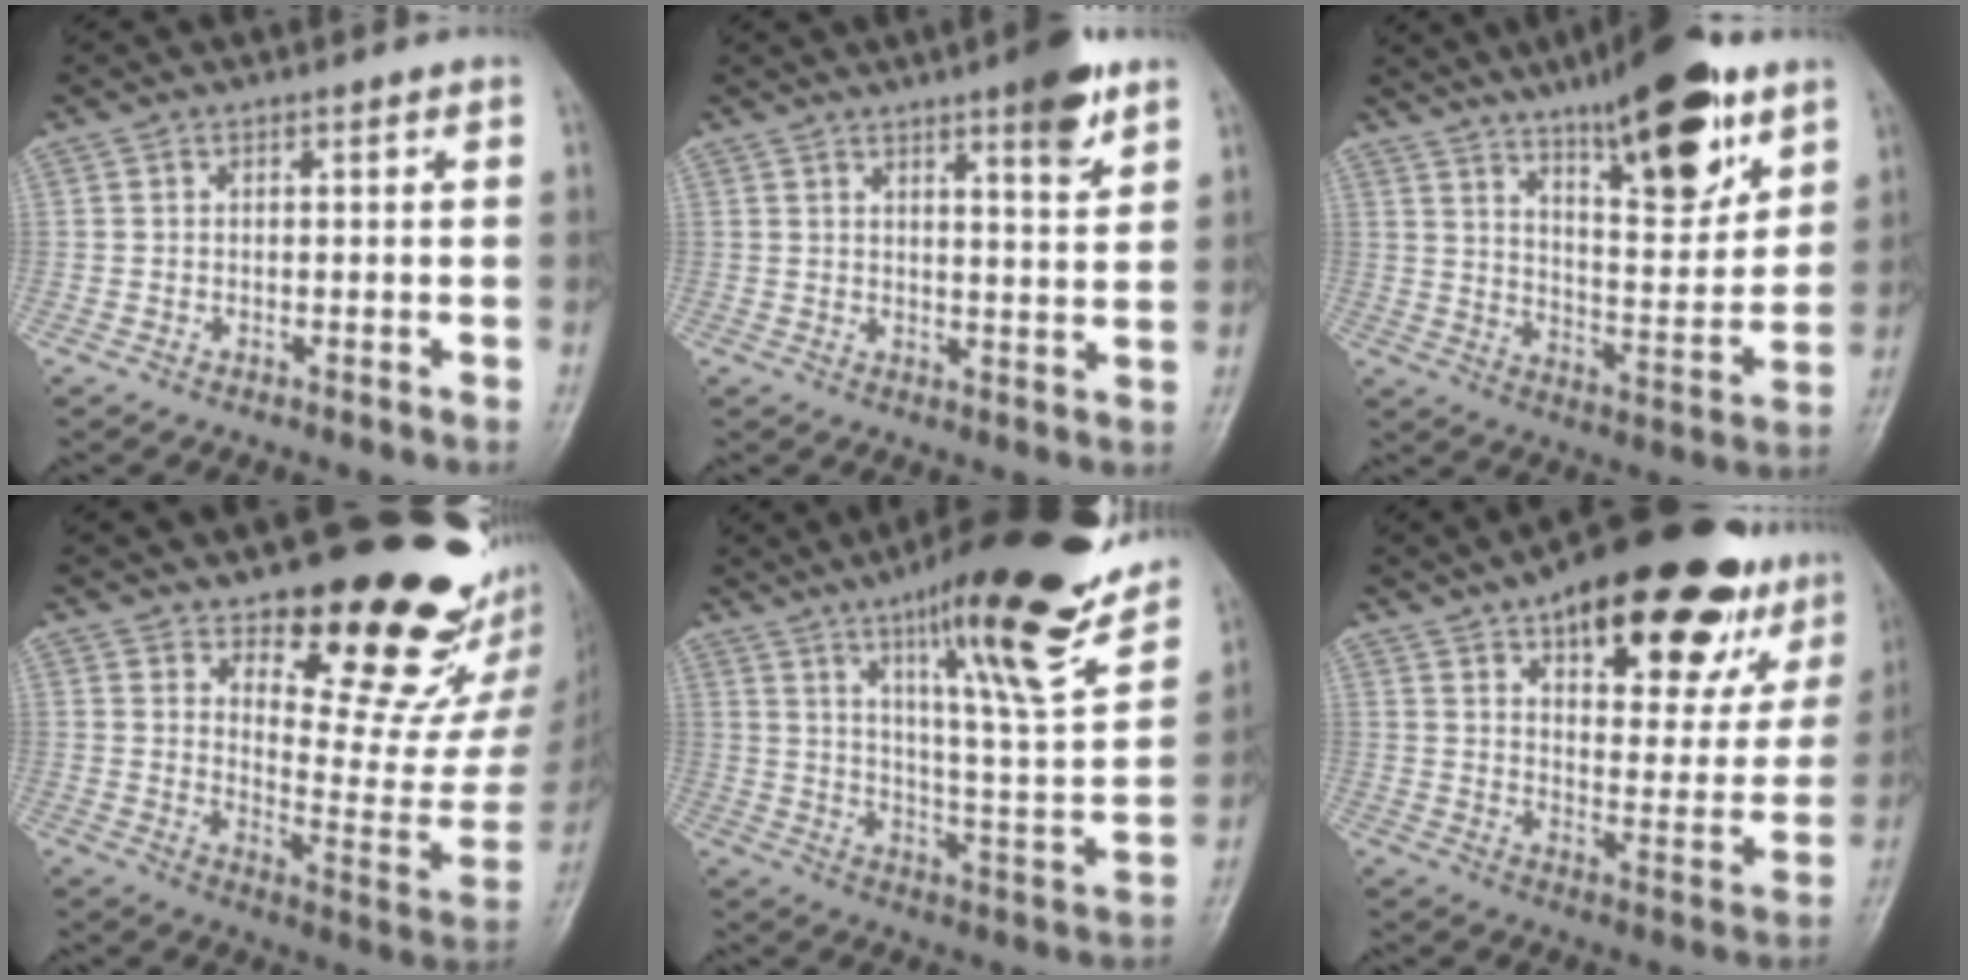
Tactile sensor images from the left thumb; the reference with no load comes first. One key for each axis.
{"total": 7.4, "fx": 4.7, "fy": 1.4, "fz": 5.6, "tx": -0.070, "ty": -0.029, "tz": 0.065}
{"total": 19.2, "fx": 11.8, "fy": 5.7, "fz": 14.1, "tx": -0.176, "ty": -0.065, "tz": 0.190}
{"total": 22.4, "fx": 16.9, "fy": 8.5, "fz": 12.0, "tx": -0.107, "ty": -0.138, "tz": 0.232}
{"total": 25.8, "fx": 15.8, "fy": 4.6, "fz": 19.9, "tx": -0.261, "ty": -0.056, "tz": 0.245}
{"total": 26.4, "fx": 16.4, "fy": 10.8, "fz": 17.5, "tx": -0.197, "ty": -0.043, "tz": 0.234}